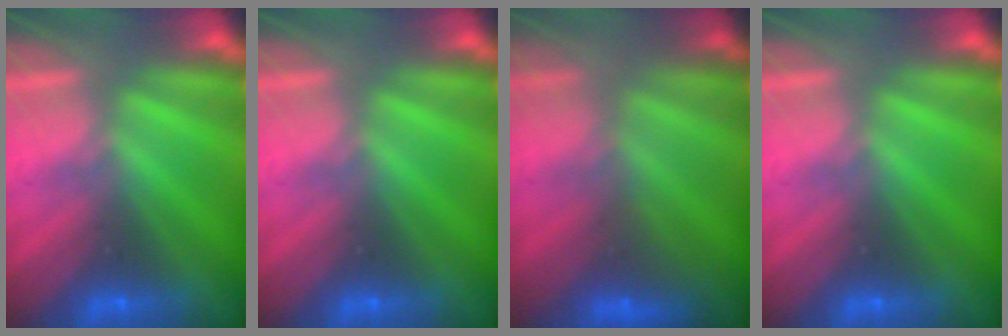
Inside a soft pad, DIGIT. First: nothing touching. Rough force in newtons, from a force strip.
{"total": 0.0}
{"total": 2.9}
{"total": 0.0}